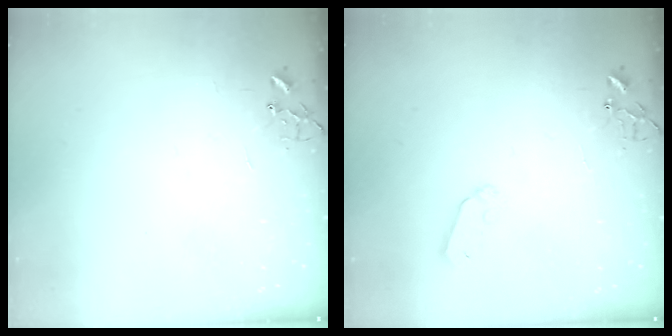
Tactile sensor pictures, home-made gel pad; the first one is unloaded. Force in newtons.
{"total": 6.5, "press": 6.5, "slide": 0.6}